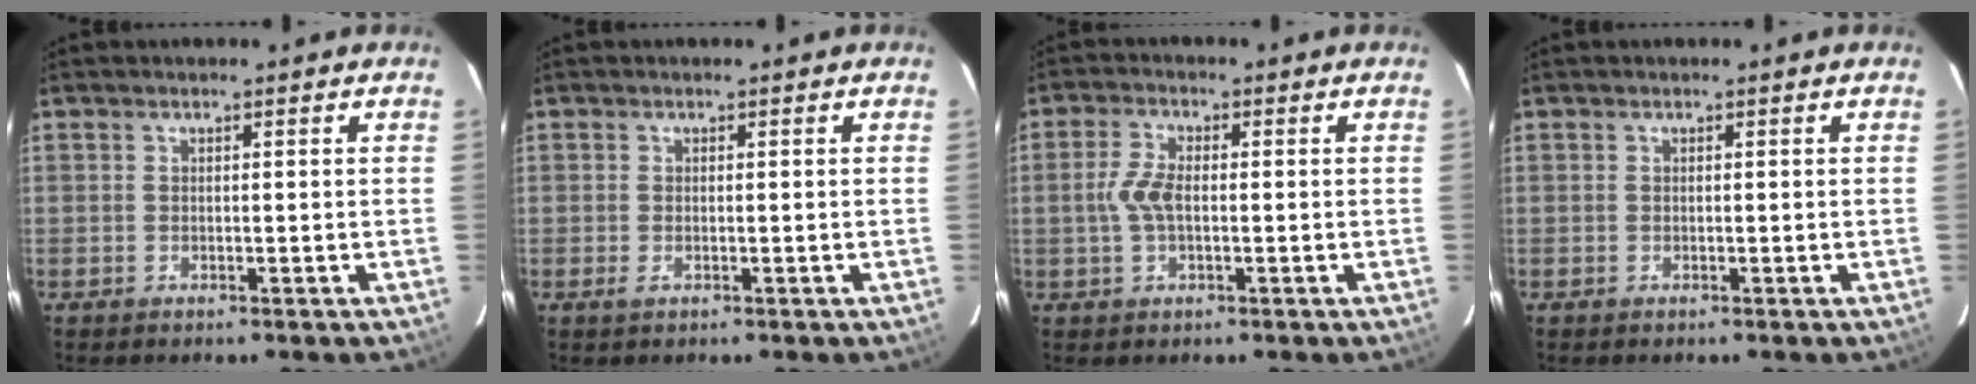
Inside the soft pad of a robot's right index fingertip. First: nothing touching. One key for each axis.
{"total": 0.9, "fx": -0.2, "fy": 0.5, "fz": 0.8, "tx": -0.017, "ty": -0.002, "tz": -0.005}
{"total": 4.6, "fx": -0.5, "fy": 2.1, "fz": 4.1, "tx": -0.090, "ty": 0.005, "tz": -0.008}
{"total": 0.0}